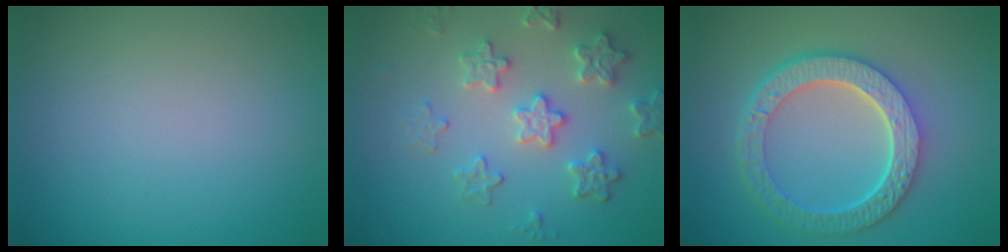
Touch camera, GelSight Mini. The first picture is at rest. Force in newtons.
{"total": 4.2, "press": 3.7, "slide": 2.0}
{"total": 6.4, "press": 4.9, "slide": 4.1}